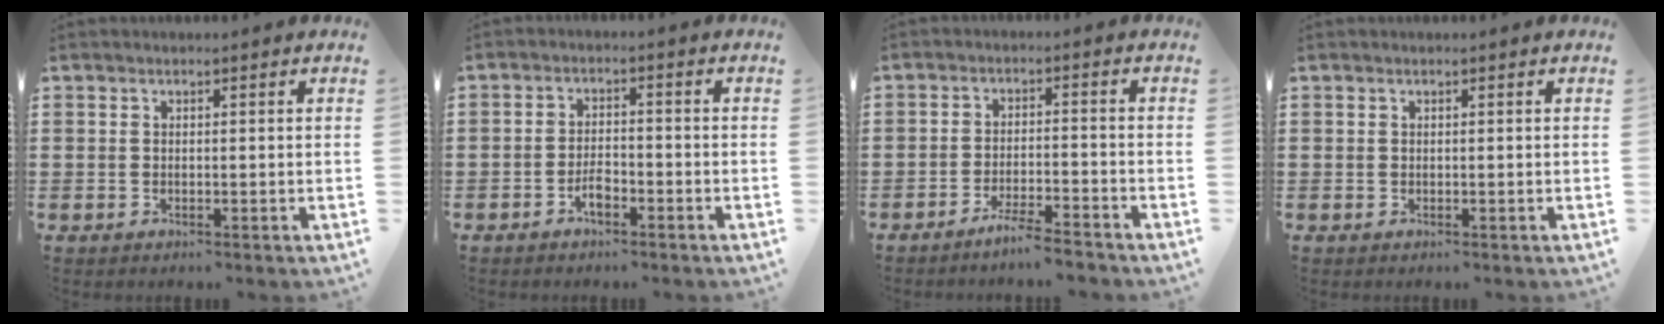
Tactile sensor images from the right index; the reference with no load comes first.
{"total": 3.0, "force": [-1.7, 1.0, 2.2], "torque": [-0.049, -0.001, -0.034]}
{"total": 4.2, "force": [-3.8, -0.1, 1.7], "torque": [-0.036, -0.001, -0.075]}
{"total": 0.0}